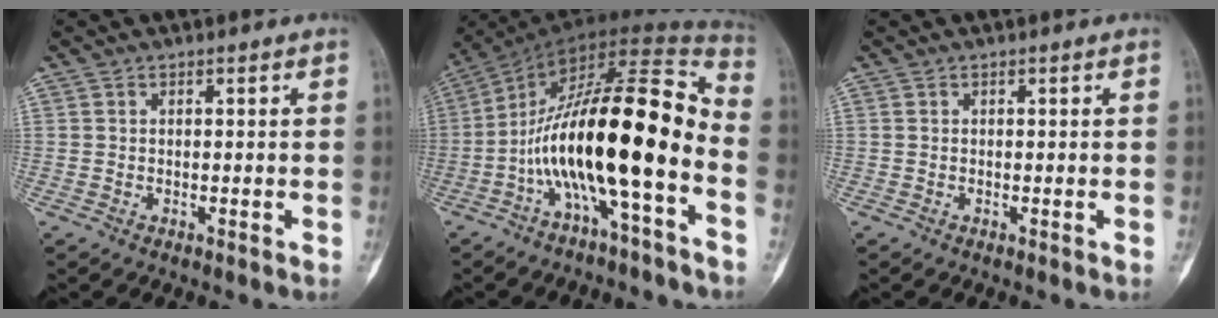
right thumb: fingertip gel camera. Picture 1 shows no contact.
{"total": 21.7, "force": [-6.5, 5.7, 20.0], "torque": [-0.354, 0.091, -0.102]}
{"total": 0.0}